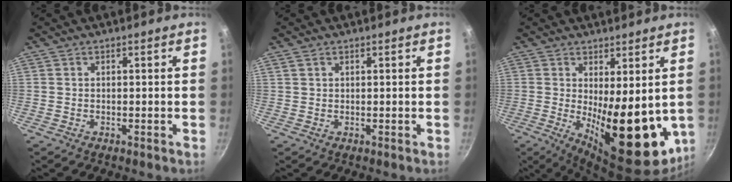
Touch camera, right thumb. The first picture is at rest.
{"total": 1.0, "force": [0.6, 0.7, 0.5], "torque": [-0.007, 0.000, 0.011]}
{"total": 16.6, "force": [-0.8, 6.5, 15.3], "torque": [-0.186, -0.030, 0.006]}